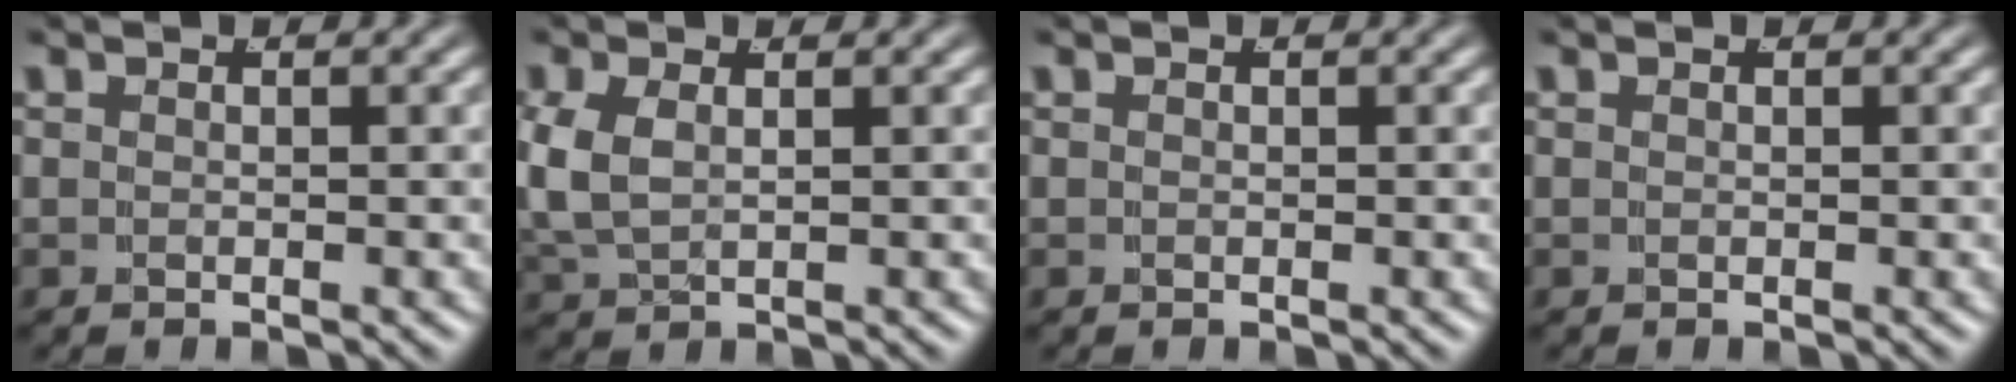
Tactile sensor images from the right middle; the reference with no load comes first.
{"total": 3.5, "force": [0.5, 2.5, 2.4], "torque": [-0.069, -0.011, 0.023]}
{"total": 0.0}
{"total": 0.0}